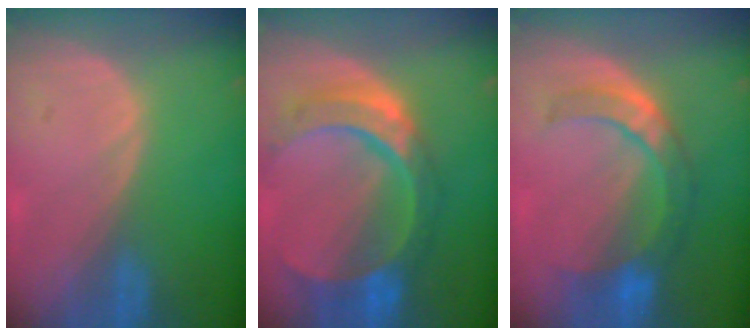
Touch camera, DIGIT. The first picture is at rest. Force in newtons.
{"total": 11.0, "press": 9.2, "slide": 6.0}
{"total": 7.4, "press": 7.2, "slide": 1.8}